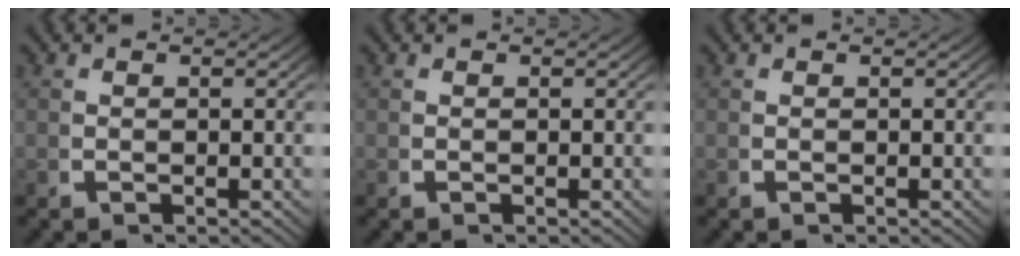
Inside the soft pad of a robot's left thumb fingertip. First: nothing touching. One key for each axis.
{"total": 0.0}
{"total": 0.0}